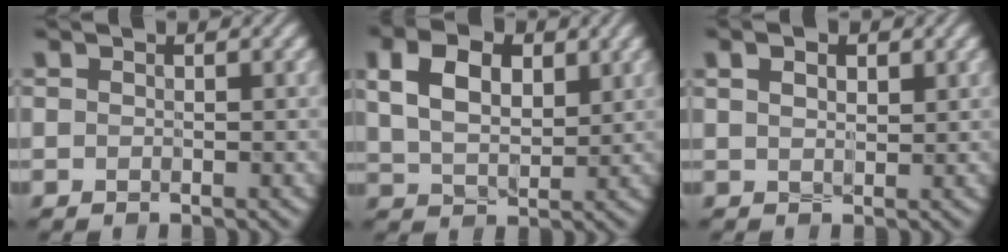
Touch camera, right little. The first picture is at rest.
{"total": 5.7, "force": [1.7, 3.4, 4.2], "torque": [-0.085, 0.004, 0.024]}
{"total": 2.0, "force": [0.8, 1.0, 1.5], "torque": [-0.027, 0.000, 0.015]}